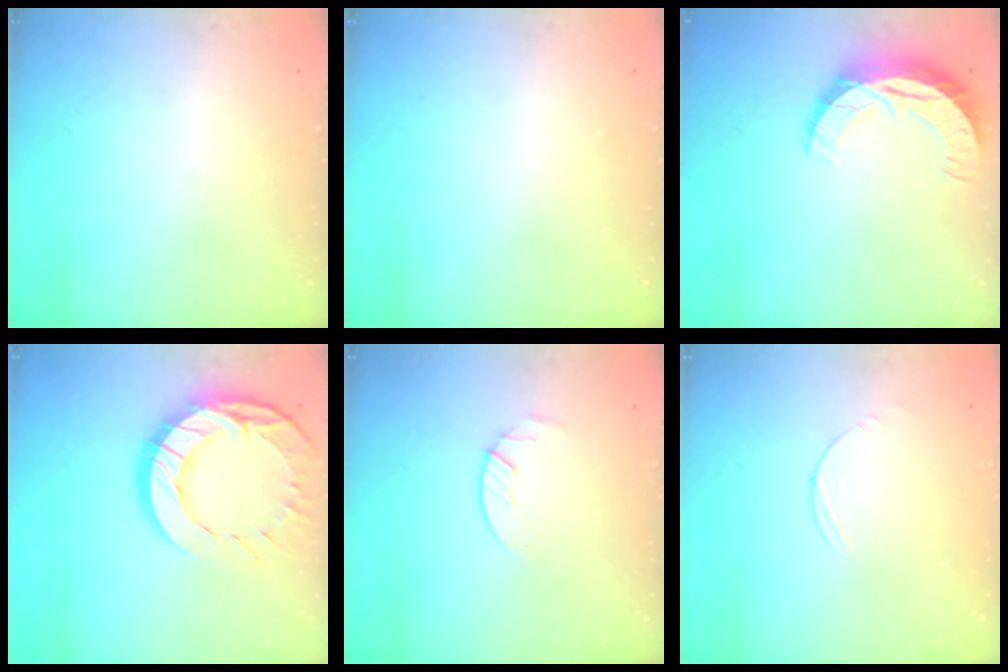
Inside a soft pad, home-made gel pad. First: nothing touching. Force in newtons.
{"total": 0.0}
{"total": 10.4, "press": 10.4, "slide": 0.6}
{"total": 20.9, "press": 20.8, "slide": 1.9}
{"total": 1.7, "press": 1.6, "slide": 0.2}
{"total": 3.0, "press": 3.0, "slide": 0.3}